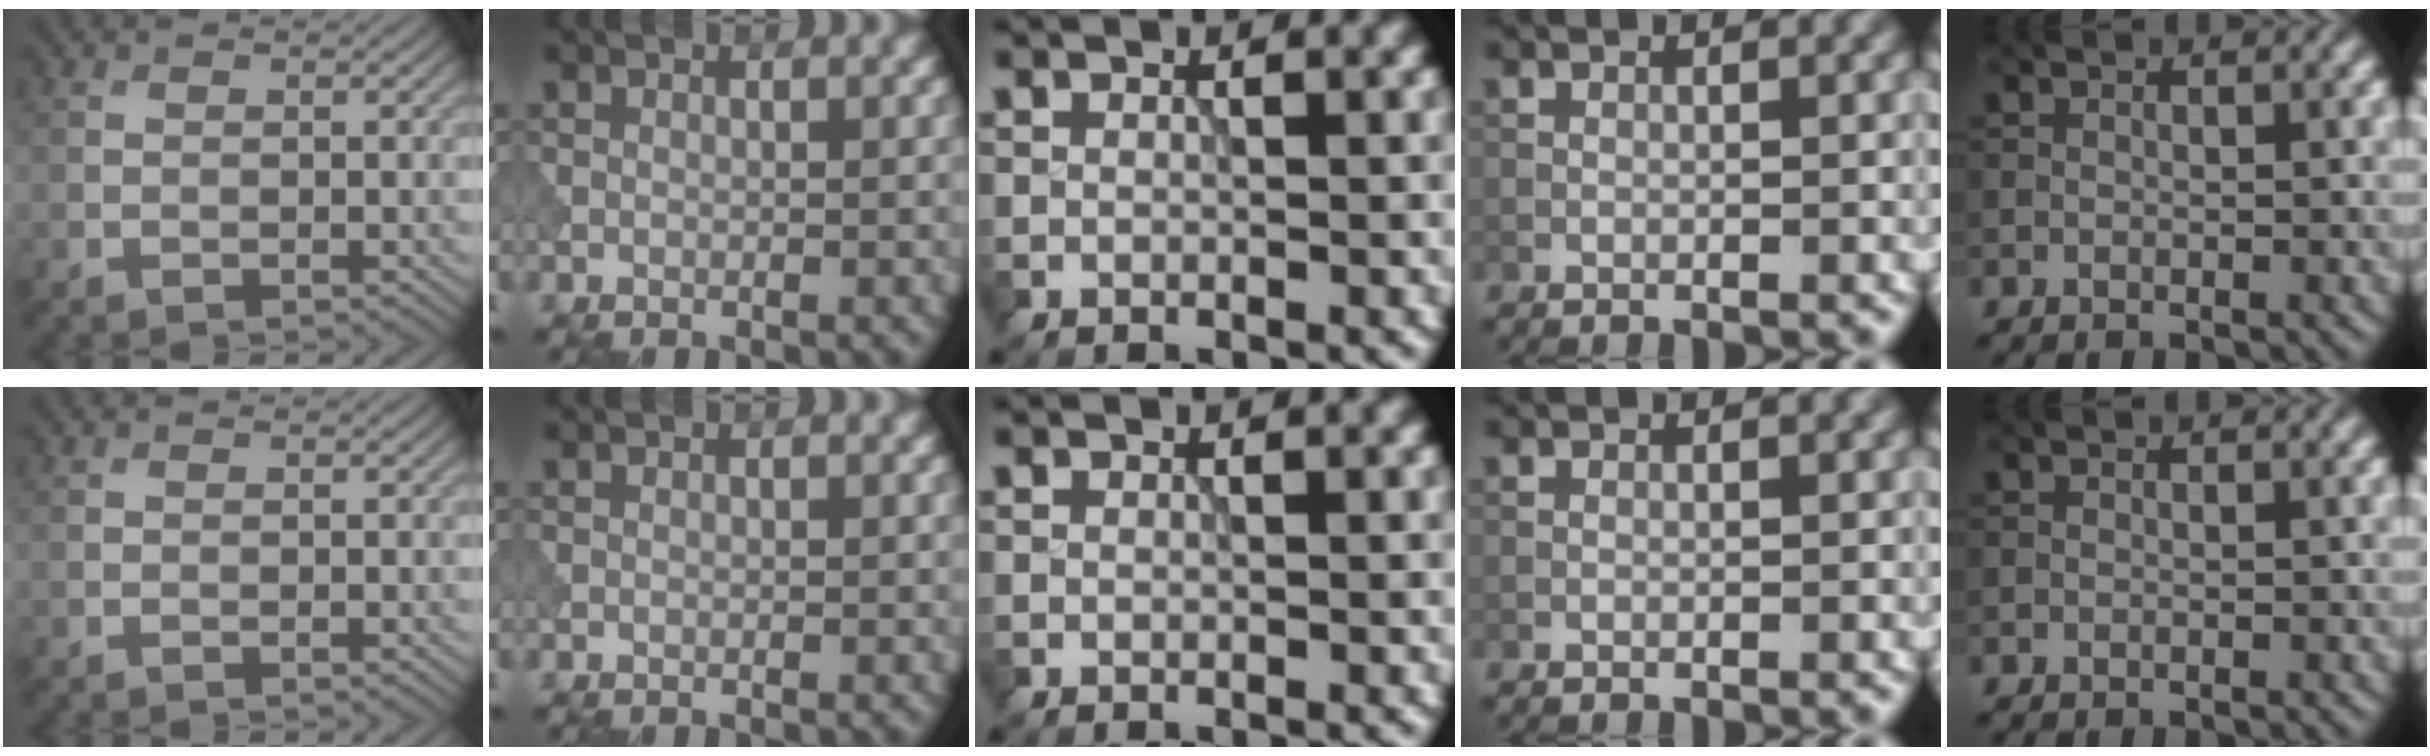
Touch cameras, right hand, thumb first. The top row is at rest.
{}